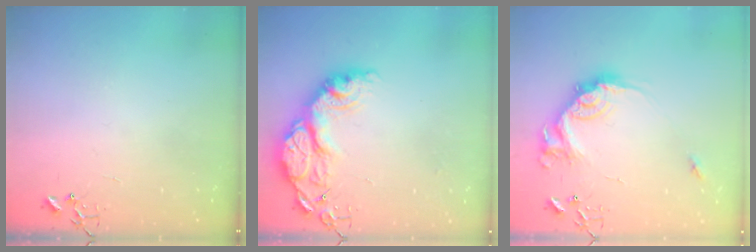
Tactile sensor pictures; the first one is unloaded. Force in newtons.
{"total": 19.9, "press": 19.9, "slide": 1.4}
{"total": 16.6, "press": 16.6, "slide": 0.9}